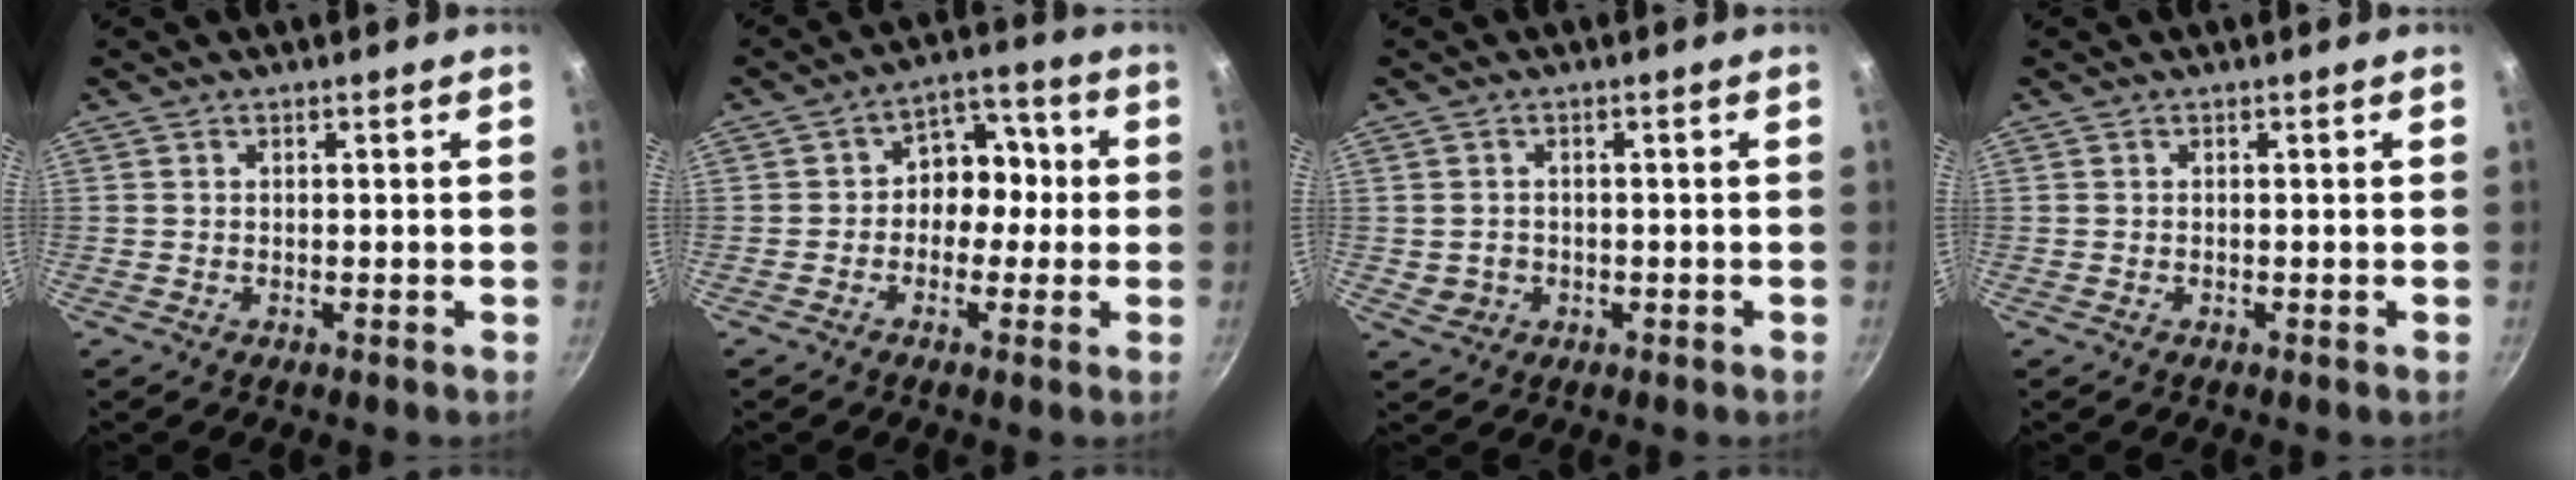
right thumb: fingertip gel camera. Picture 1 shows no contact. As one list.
[{"total": 8.4, "force": [-0.5, 6.7, 4.9], "torque": [-0.010, 0.030, -0.024]}, {"total": 3.0, "force": [-0.4, 2.7, 1.2], "torque": [-0.013, 0.012, 0.005]}, {"total": 0.0}]